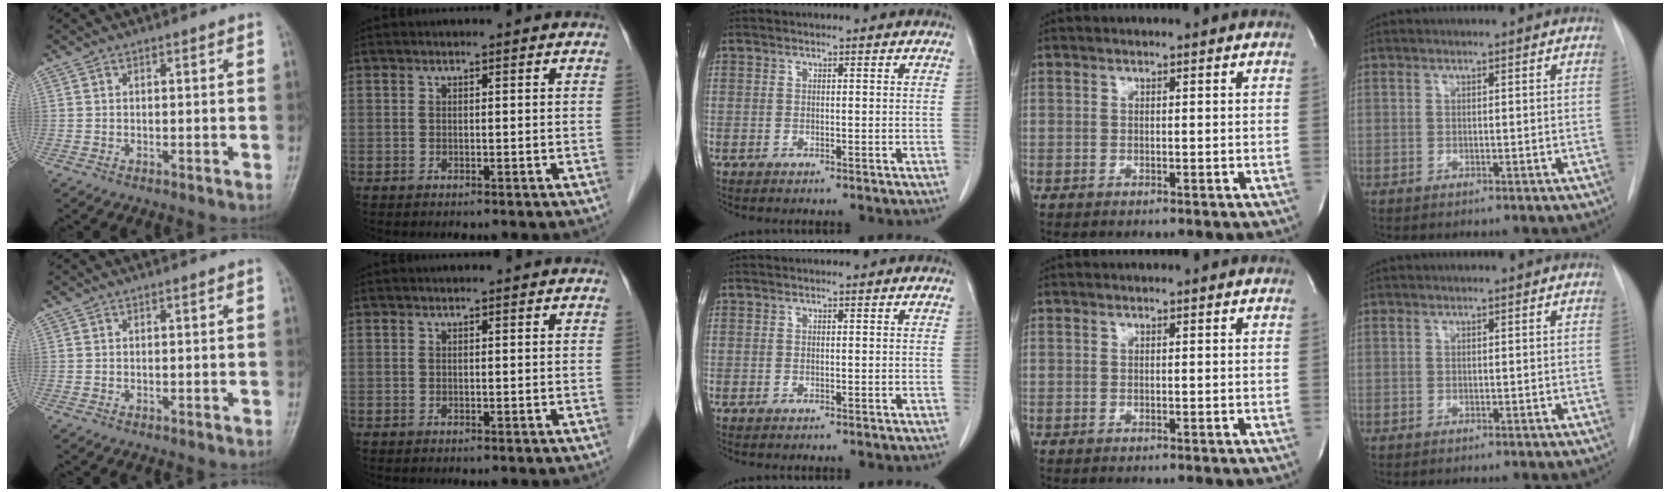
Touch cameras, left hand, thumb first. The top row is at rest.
{}